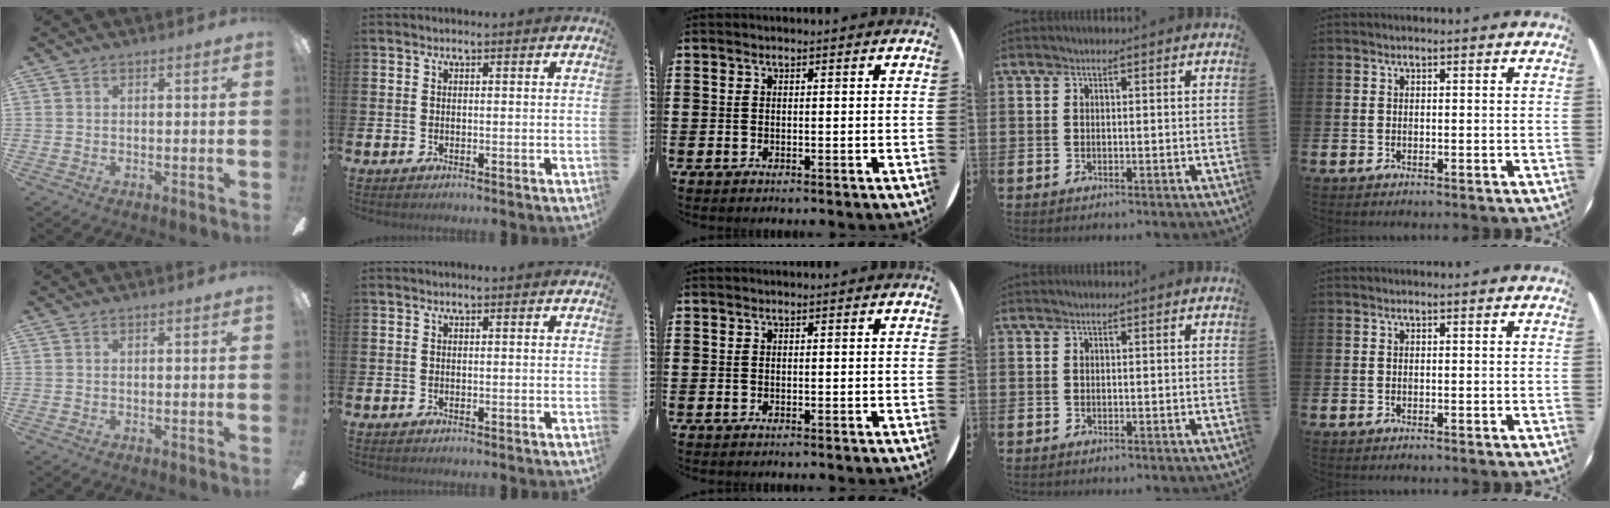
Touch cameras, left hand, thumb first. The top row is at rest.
{}